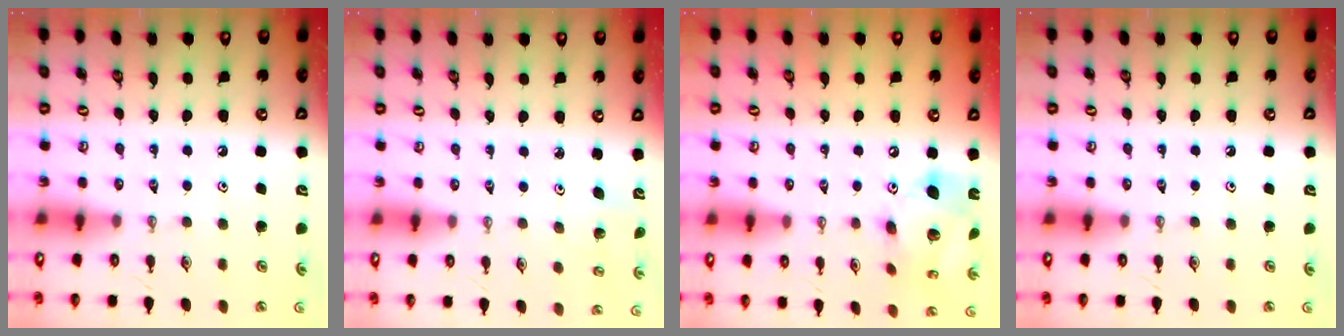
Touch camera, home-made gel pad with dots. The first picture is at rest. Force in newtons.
{"total": 1.4, "press": 1.4, "slide": 0.1}
{"total": 15.6, "press": 15.5, "slide": 1.6}
{"total": 0.0}